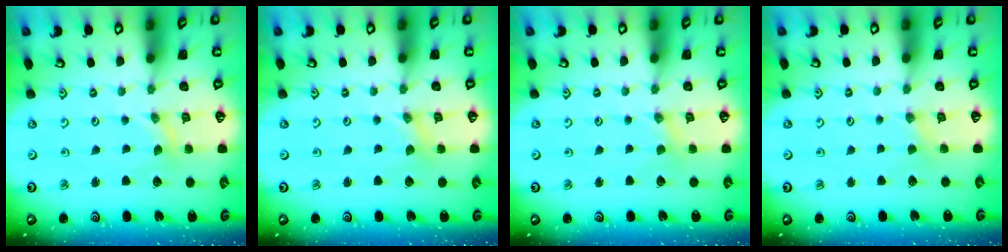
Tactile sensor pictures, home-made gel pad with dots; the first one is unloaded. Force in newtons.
{"total": 0.0}
{"total": 1.0, "press": 1.0, "slide": 0.1}
{"total": 1.4, "press": 1.4, "slide": 0.4}